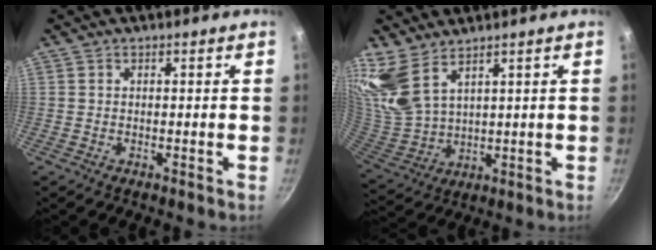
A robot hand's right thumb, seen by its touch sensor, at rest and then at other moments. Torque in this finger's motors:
{"motor_torque": [-1.43, 1.79, 0.76, 0.87, 0.17]}